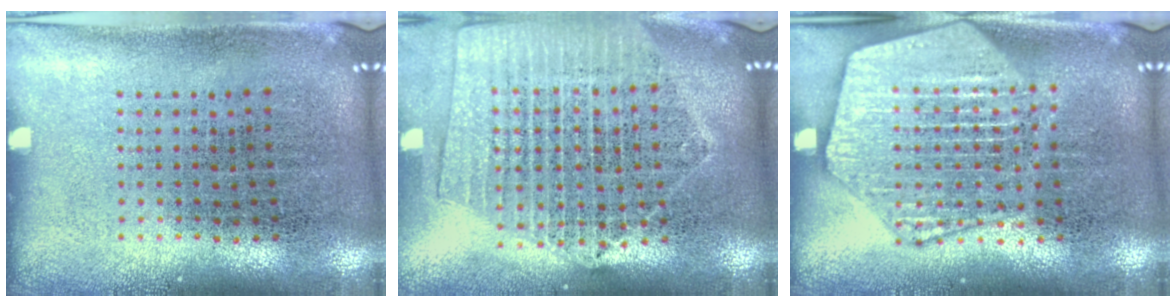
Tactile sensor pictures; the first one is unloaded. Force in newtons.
{"total": 1.9, "press": 1.8, "slide": 0.7}
{"total": 2.9, "press": 2.8, "slide": 0.4}